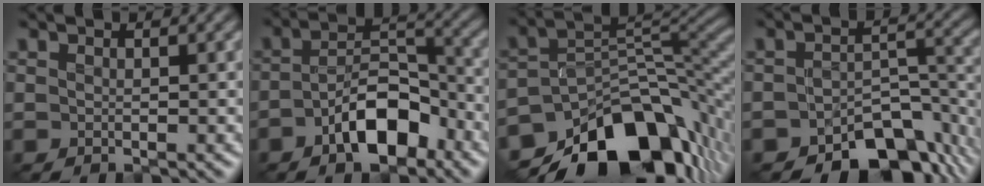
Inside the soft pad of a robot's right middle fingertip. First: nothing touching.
{"total": 6.6, "force": [-3.4, 3.1, 4.8], "torque": [-0.076, 0.007, -0.062]}
{"total": 13.7, "force": [-8.6, 7.3, 7.7], "torque": [-0.125, 0.003, -0.148]}
{"total": 8.2, "force": [-5.8, 3.9, 4.2], "torque": [-0.040, -0.013, -0.091]}